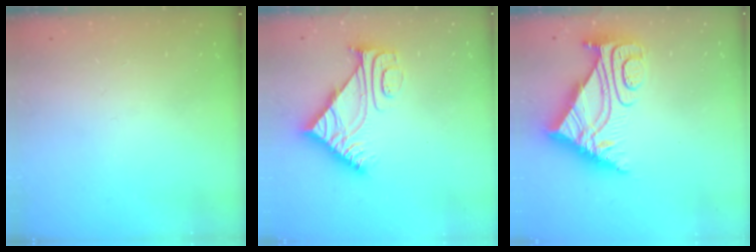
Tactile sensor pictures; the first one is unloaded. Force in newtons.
{"total": 8.7, "press": 8.7, "slide": 0.8}
{"total": 8.9, "press": 8.8, "slide": 0.9}